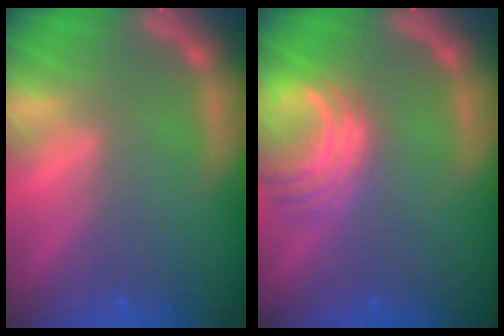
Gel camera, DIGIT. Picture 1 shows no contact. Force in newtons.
{"total": 5.1}